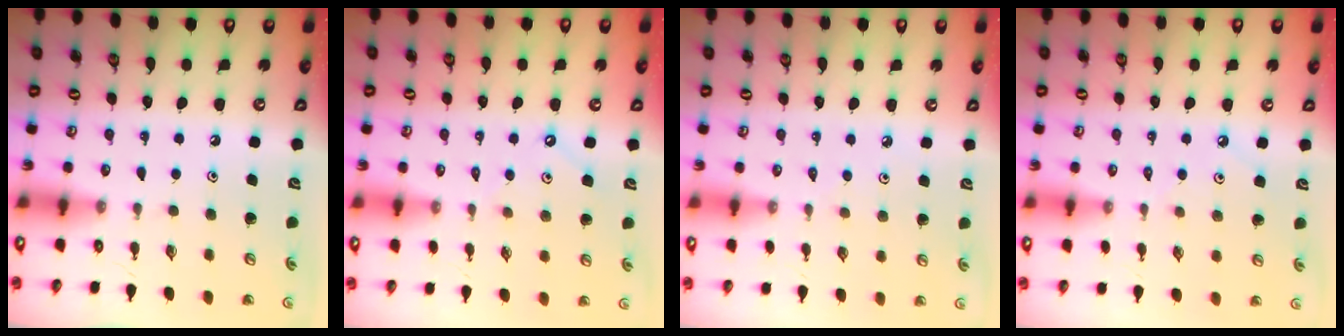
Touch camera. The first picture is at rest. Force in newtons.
{"total": 2.6, "press": 2.6, "slide": 0.4}
{"total": 1.9, "press": 1.8, "slide": 0.5}
{"total": 2.1, "press": 2.1, "slide": 0.4}